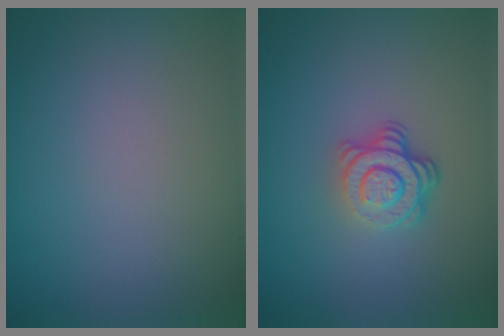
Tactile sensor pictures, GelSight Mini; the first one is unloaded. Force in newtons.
{"total": 4.0, "press": 2.7, "slide": 2.9}